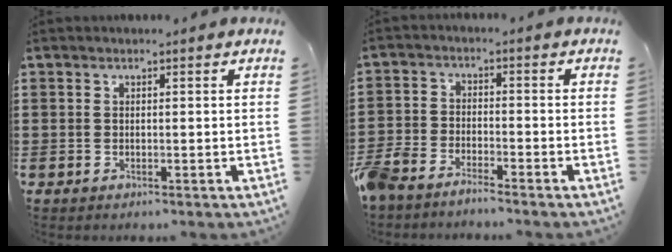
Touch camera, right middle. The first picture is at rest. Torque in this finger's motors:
{"motor_torque": [2.14, 0.00, 0.19, 0.11]}